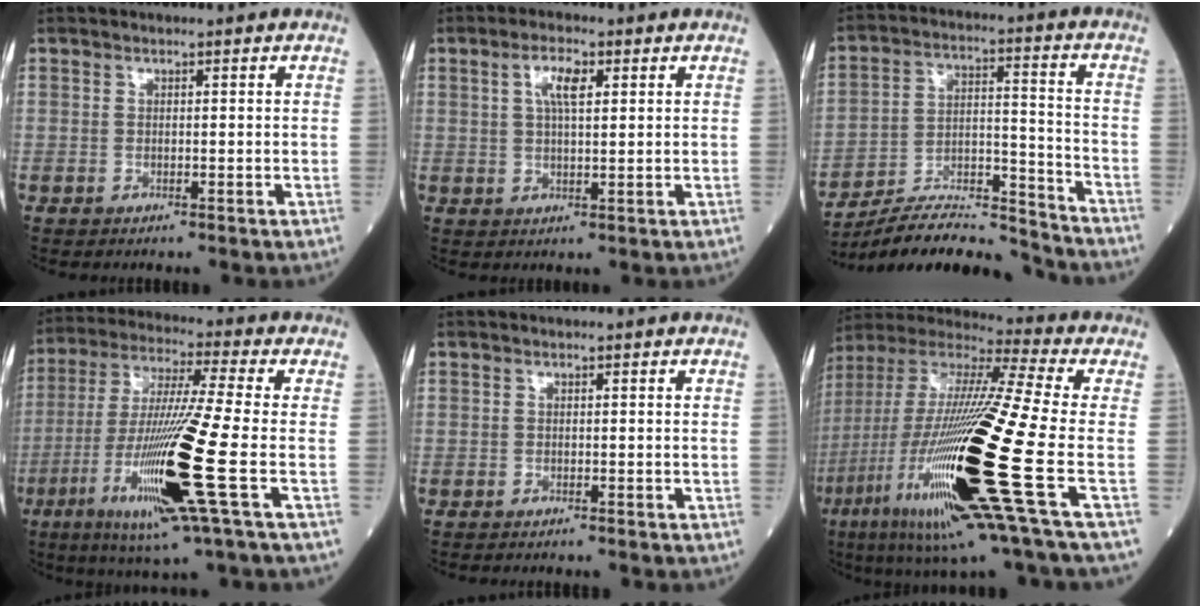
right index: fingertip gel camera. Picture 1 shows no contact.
{"total": 4.4, "force": [1.6, 1.2, 3.9], "torque": [-0.077, 0.007, 0.030]}
{"total": 15.3, "force": [-14.8, 0.7, 3.4], "torque": [-0.058, 0.031, -0.250]}
{"total": 17.2, "force": [-5.5, -1.0, 16.3], "torque": [-0.338, -0.029, -0.111]}
{"total": 1.2, "force": [-1.1, 0.1, 0.4], "torque": [-0.007, -0.001, -0.015]}
{"total": 28.7, "force": [-8.5, 1.4, 27.4], "torque": [-0.549, -0.054, -0.166]}